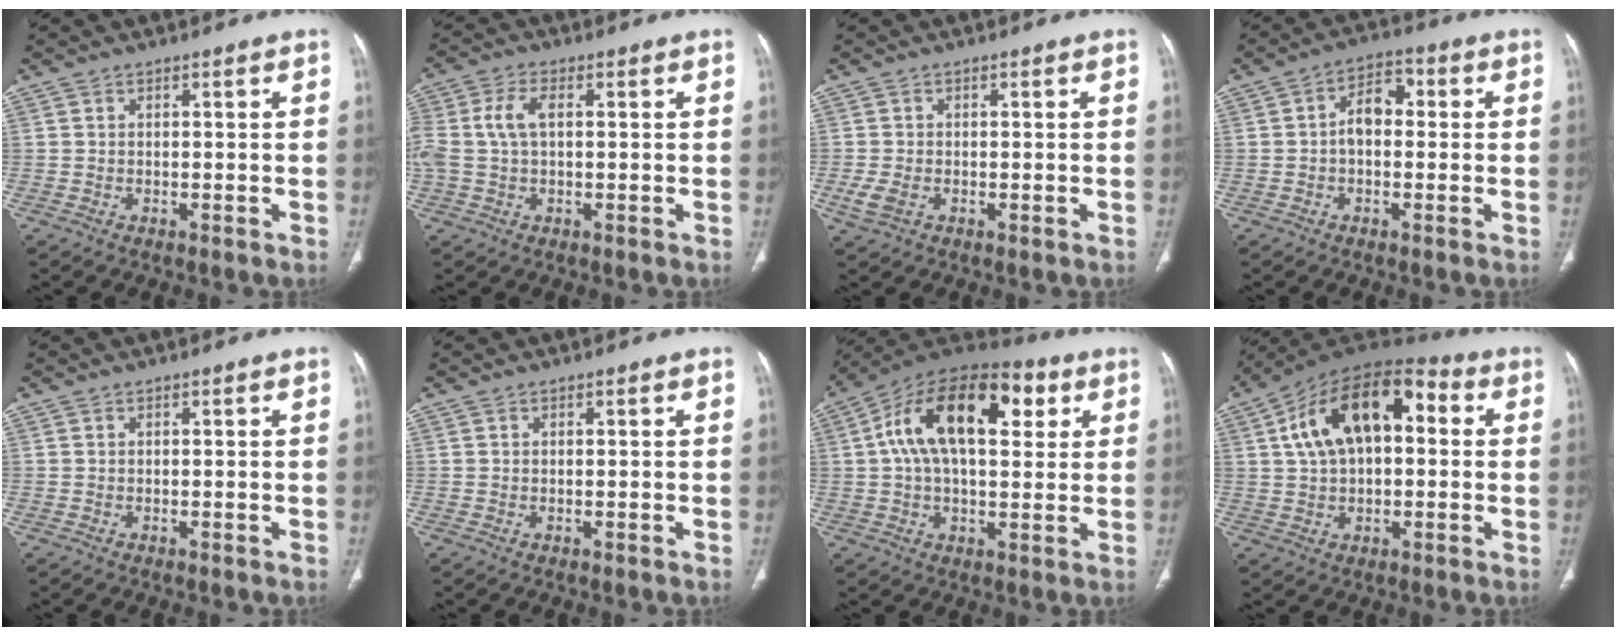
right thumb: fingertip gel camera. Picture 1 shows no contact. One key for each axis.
{"total": 7.2, "fx": 0.9, "fy": 4.1, "fz": 5.9, "tx": -0.148, "ty": 0.020, "tz": 0.019}
{"total": 3.1, "fx": -0.7, "fy": 2.1, "fz": 2.2, "tx": -0.056, "ty": -0.001, "tz": -0.010}
{"total": 6.1, "fx": 0.0, "fy": 3.9, "fz": 4.7, "tx": -0.066, "ty": 0.023, "tz": -0.011}
{"total": 0.0}
{"total": 0.0}
{"total": 21.5, "fx": 6.0, "fy": 11.2, "fz": 17.3, "tx": -0.275, "ty": 0.029, "tz": 0.088}
{"total": 18.7, "fx": 3.9, "fy": 10.6, "fz": 14.9, "tx": -0.228, "ty": 0.035, "tz": 0.053}